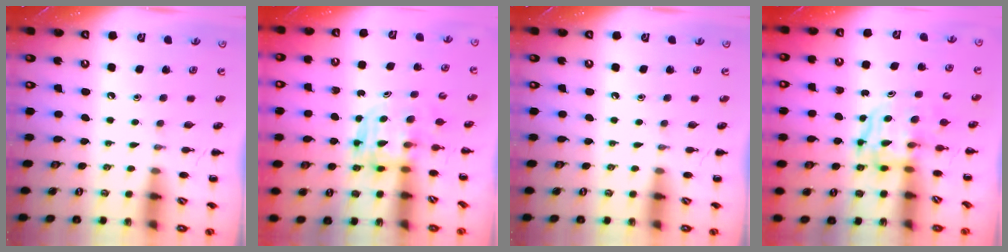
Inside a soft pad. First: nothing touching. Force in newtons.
{"total": 3.6, "press": 3.6, "slide": 0.2}
{"total": 0.0}
{"total": 3.5, "press": 3.4, "slide": 0.3}